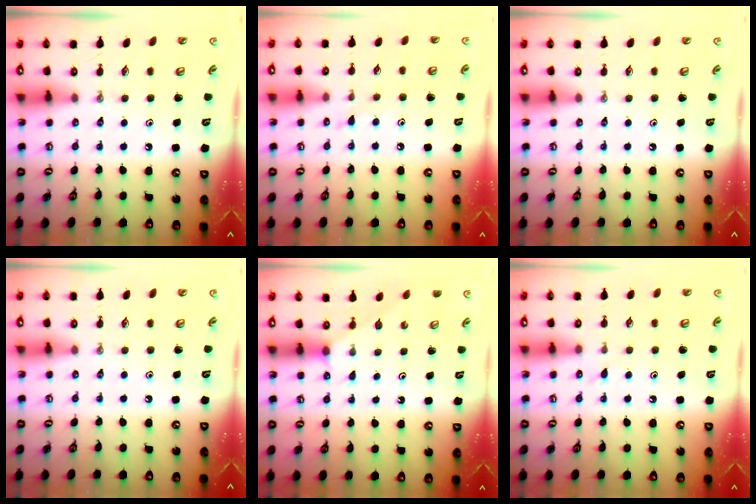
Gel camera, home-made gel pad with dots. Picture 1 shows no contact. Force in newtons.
{"total": 6.9, "press": 6.9, "slide": 0.5}
{"total": 0.0}
{"total": 0.0}
{"total": 2.4, "press": 2.4, "slide": 0.4}
{"total": 5.8, "press": 5.8, "slide": 0.5}